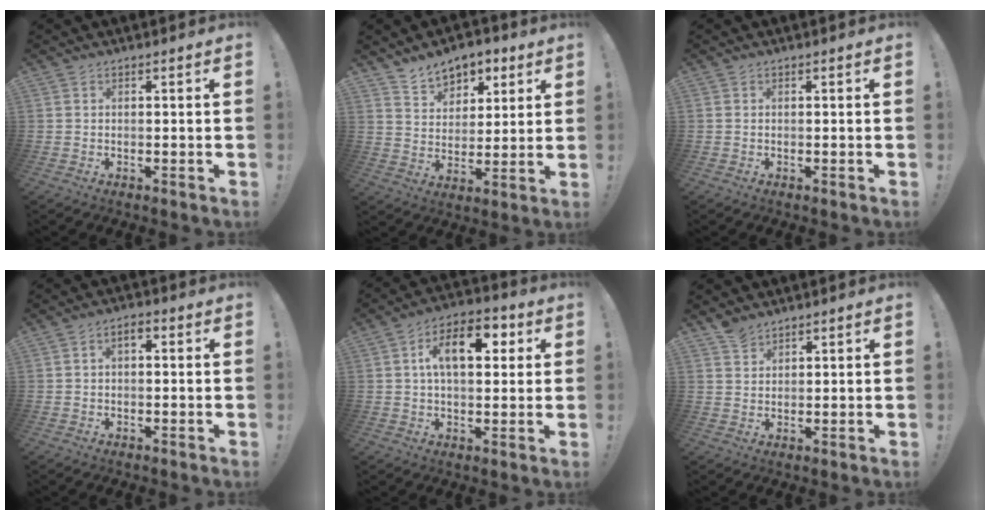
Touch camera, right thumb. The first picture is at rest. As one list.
[{"total": 9.4, "force": [6.9, 5.9, 2.4], "torque": [-0.034, -0.048, 0.133]}, {"total": 0.0}, {"total": 2.6, "force": [-0.2, 1.6, 2.0], "torque": [-0.033, 0.008, -0.007]}, {"total": 13.2, "force": [3.1, 7.2, 10.6], "torque": [-0.157, 0.011, 0.051]}, {"total": 3.7, "force": [3.2, 1.7, 0.7], "torque": [-0.001, -0.022, 0.057]}]